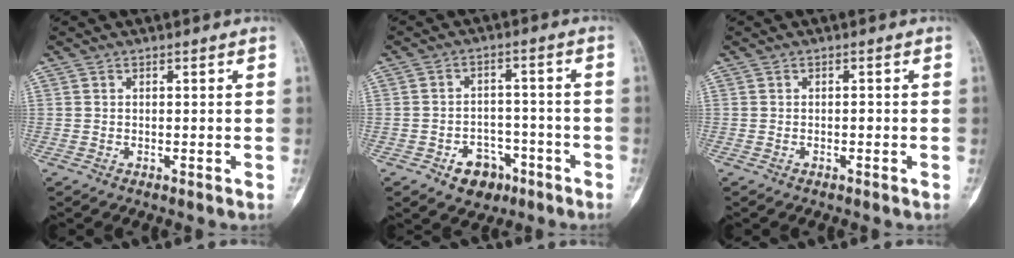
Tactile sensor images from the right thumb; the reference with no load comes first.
{"total": 7.1, "force": [-3.9, 5.1, 2.9], "torque": [-0.012, 0.036, -0.052]}
{"total": 0.6, "force": [-0.2, 0.3, 0.5], "torque": [-0.004, 0.001, -0.005]}